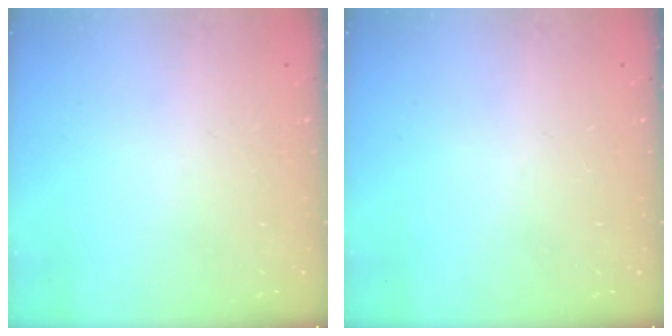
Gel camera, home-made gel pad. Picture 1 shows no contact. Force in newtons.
{"total": 0.0}